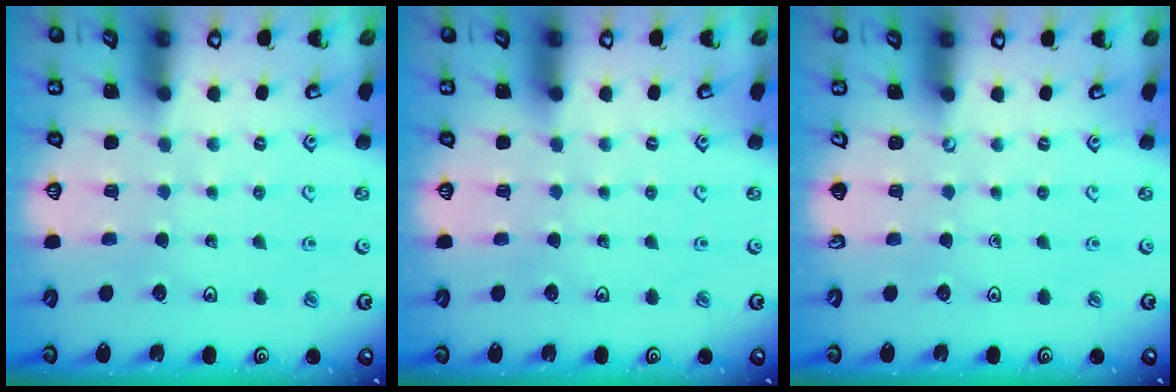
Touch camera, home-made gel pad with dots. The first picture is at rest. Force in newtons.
{"total": 0.0}
{"total": 0.0}